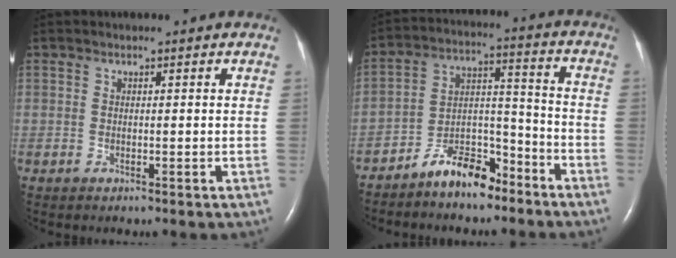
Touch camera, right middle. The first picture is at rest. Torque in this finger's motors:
{"motor_torque": [1.07, -1.07, 0.15, 0.04]}